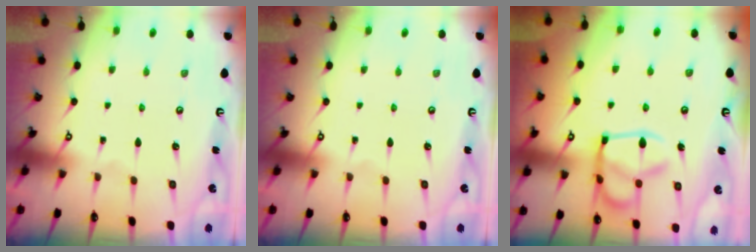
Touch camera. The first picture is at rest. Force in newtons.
{"total": 0.0}
{"total": 15.2, "press": 15.1, "slide": 1.6}